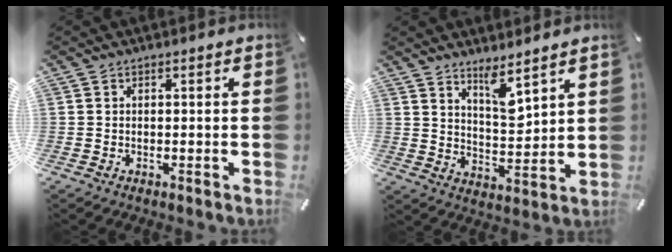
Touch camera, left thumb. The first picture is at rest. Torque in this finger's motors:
{"motor_torque": [1.58, 0.49, 0.75, -1.04, 0.22]}